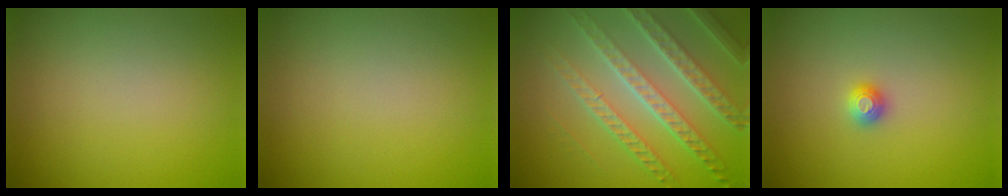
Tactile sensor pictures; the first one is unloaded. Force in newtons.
{"total": 0.0}
{"total": 8.0, "press": 5.4, "slide": 5.8}
{"total": 1.2, "press": 1.2, "slide": 0.1}